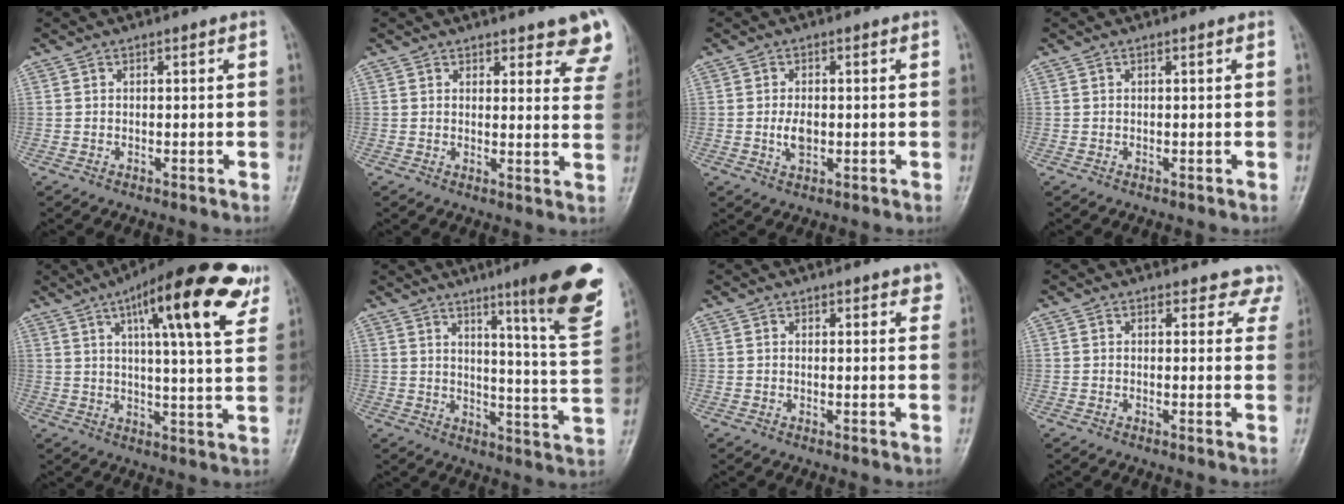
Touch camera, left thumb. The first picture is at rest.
{"total": 8.7, "force": [6.8, 3.1, 4.4], "torque": [-0.012, -0.038, 0.069]}
{"total": 3.5, "force": [-0.3, 2.2, 2.7], "torque": [-0.047, -0.002, -0.007]}
{"total": 0.0}
{"total": 20.1, "force": [10.1, 4.7, 16.8], "torque": [-0.217, -0.019, 0.138]}
{"total": 18.1, "force": [10.5, 1.6, 14.7], "torque": [-0.165, -0.064, 0.142]}
{"total": 3.1, "force": [2.2, 1.5, 1.7], "torque": [0.006, -0.008, 0.023]}
{"total": 5.7, "force": [4.9, 2.8, -0.1], "torque": [0.051, -0.020, 0.026]}